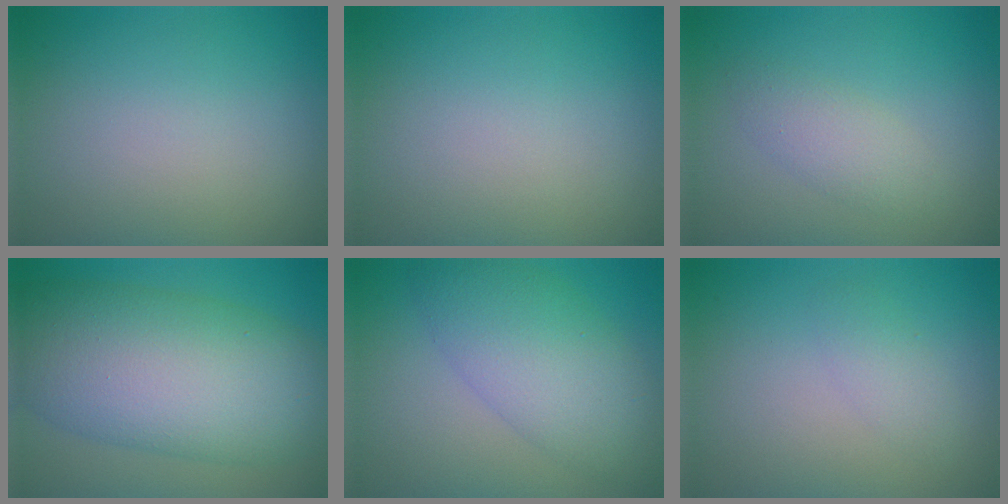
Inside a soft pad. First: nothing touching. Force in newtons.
{"total": 0.0}
{"total": 2.2, "press": 2.2, "slide": 0.0}
{"total": 12.3, "press": 12.3, "slide": 0.3}
{"total": 6.4, "press": 6.4, "slide": 0.1}
{"total": 1.5, "press": 1.5, "slide": 0.1}